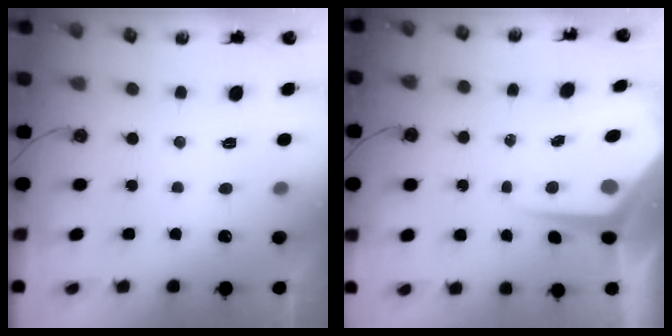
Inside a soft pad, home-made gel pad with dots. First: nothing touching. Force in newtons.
{"total": 7.2, "press": 7.2, "slide": 0.3}